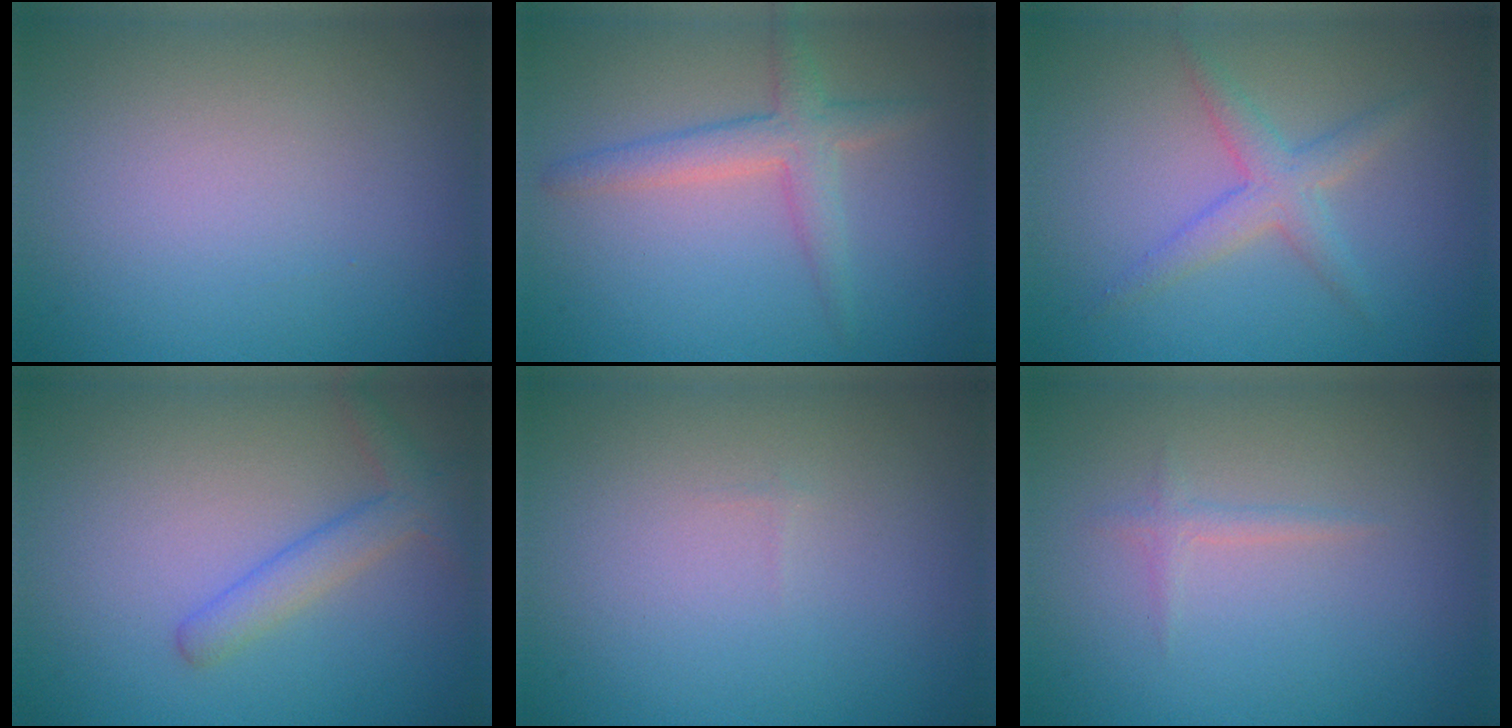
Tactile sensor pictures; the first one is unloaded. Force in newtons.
{"total": 1.9, "press": 1.8, "slide": 0.3}
{"total": 2.5, "press": 2.5, "slide": 0.1}
{"total": 2.4, "press": 2.4, "slide": 0.1}
{"total": 0.0}
{"total": 0.8, "press": 0.8, "slide": 0.1}